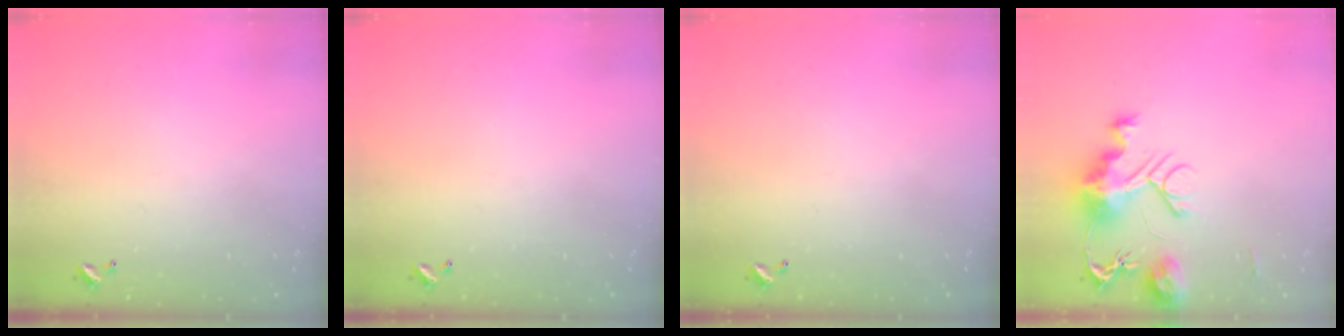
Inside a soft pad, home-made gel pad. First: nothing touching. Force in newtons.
{"total": 0.0}
{"total": 0.0}
{"total": 11.5, "press": 11.5, "slide": 1.2}